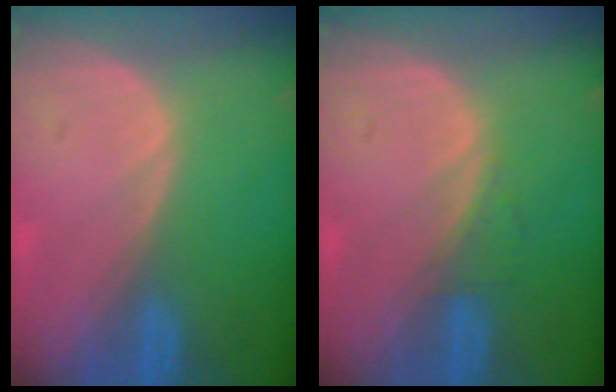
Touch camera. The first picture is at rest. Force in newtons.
{"total": 1.2, "press": 1.2, "slide": 0.1}